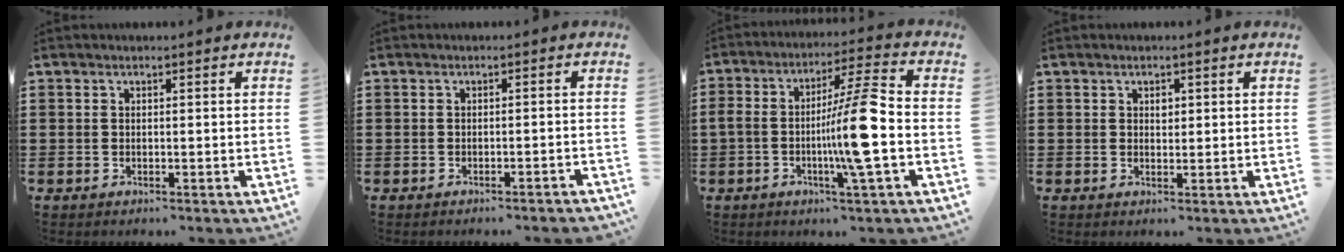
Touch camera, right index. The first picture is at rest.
{"total": 1.0, "force": [-0.9, 0.0, 0.4], "torque": [-0.008, 0.000, -0.018]}
{"total": 11.9, "force": [-2.4, 0.7, 11.6], "torque": [-0.204, -0.004, -0.053]}
{"total": 1.2, "force": [0.5, 0.8, 0.8], "torque": [-0.009, 0.002, 0.006]}